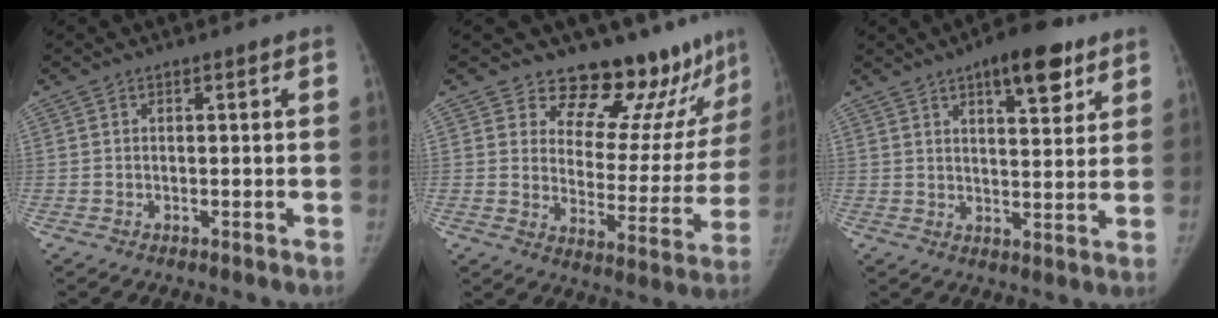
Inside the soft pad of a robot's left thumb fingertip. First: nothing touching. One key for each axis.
{"total": 16.8, "fx": 14.7, "fy": 6.4, "fz": 4.9, "tx": -0.001, "ty": -0.129, "tz": 0.182}
{"total": 10.9, "fx": 6.4, "fy": 4.2, "fz": 7.7, "tx": -0.081, "ty": -0.028, "tz": 0.088}